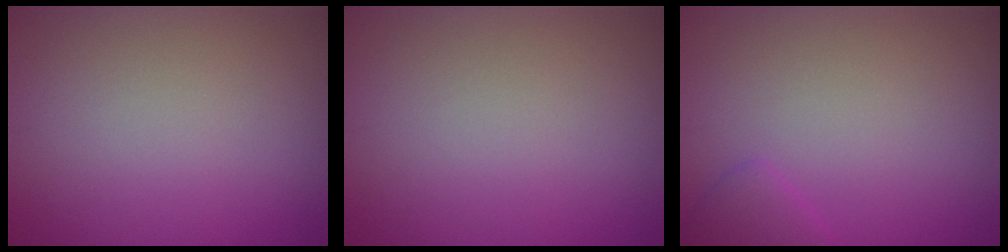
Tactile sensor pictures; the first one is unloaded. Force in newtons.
{"total": 0.0}
{"total": 1.4, "press": 1.4, "slide": 0.1}